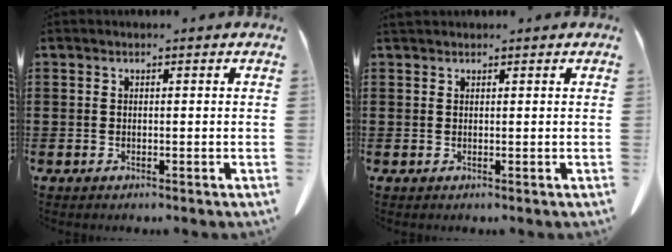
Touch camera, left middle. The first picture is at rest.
{"total": 0.8, "force": [0.7, 0.3, 0.1], "torque": [-0.005, 0.000, 0.015]}